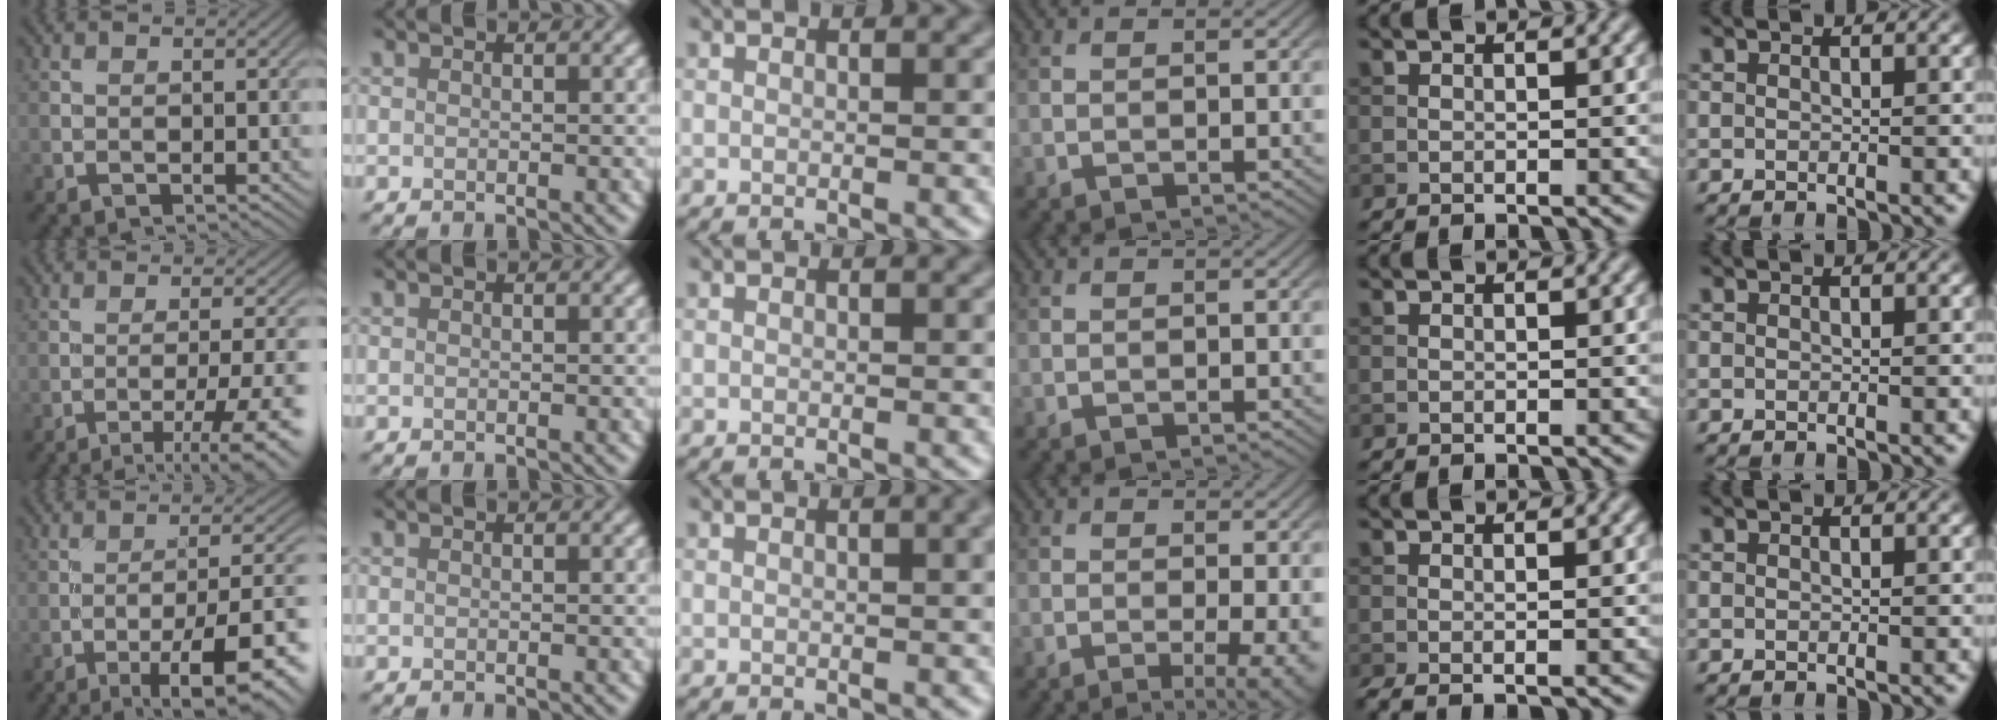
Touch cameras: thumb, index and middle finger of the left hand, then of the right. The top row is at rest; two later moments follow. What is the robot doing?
{"motion": "screw", "object": "dispenser bottle"}